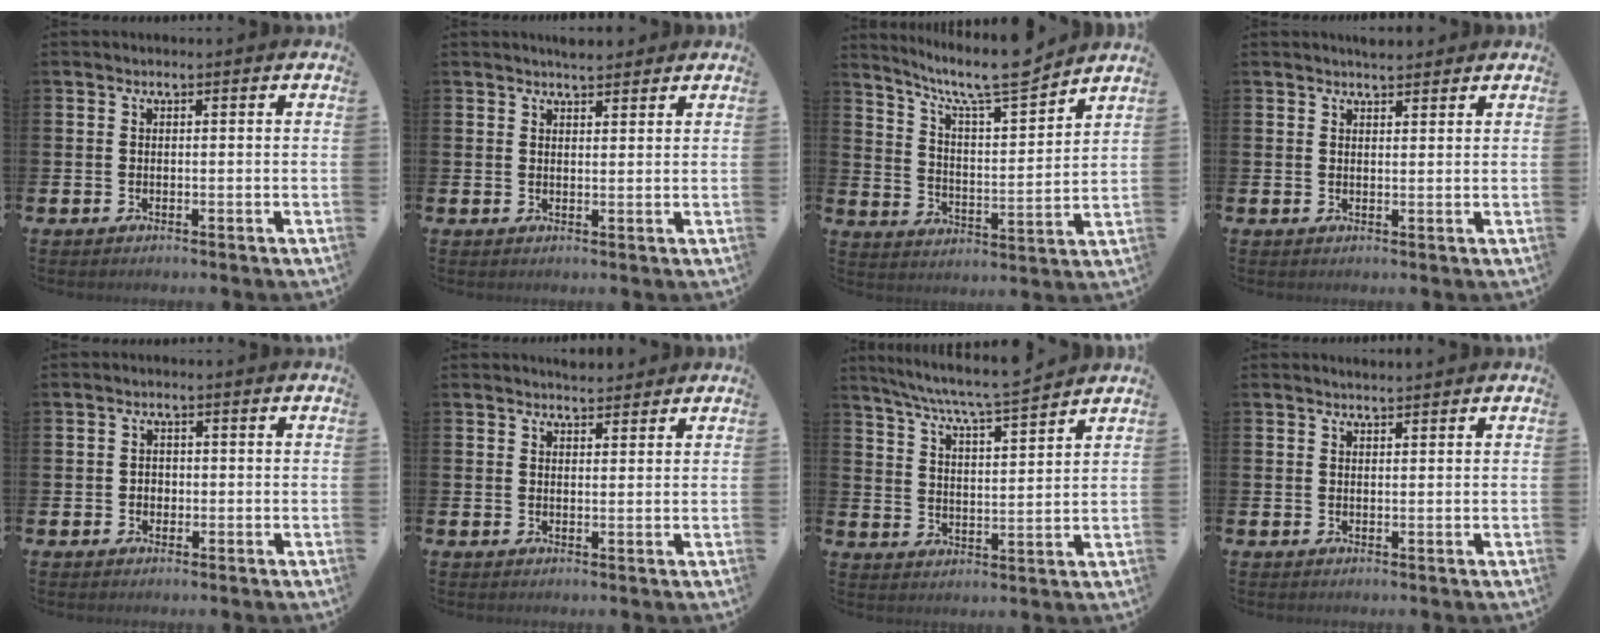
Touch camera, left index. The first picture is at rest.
{"total": 2.9, "force": [2.8, 0.5, 0.0], "torque": [0.004, -0.015, 0.050]}
{"total": 9.3, "force": [8.3, 1.1, 4.0], "torque": [-0.095, -0.061, 0.139]}
{"total": 2.4, "force": [2.4, 0.4, 0.0], "torque": [0.007, -0.012, 0.042]}
{"total": 1.4, "force": [-0.2, 1.3, 0.5], "torque": [0.000, 0.002, -0.010]}
{"total": 2.7, "force": [2.6, 0.5, -0.2], "torque": [0.009, -0.014, 0.047]}
{"total": 7.1, "force": [6.7, -0.3, 2.3], "torque": [-0.071, -0.050, 0.115]}
{"total": 1.4, "force": [1.3, 0.1, 0.1], "torque": [0.008, -0.007, 0.022]}